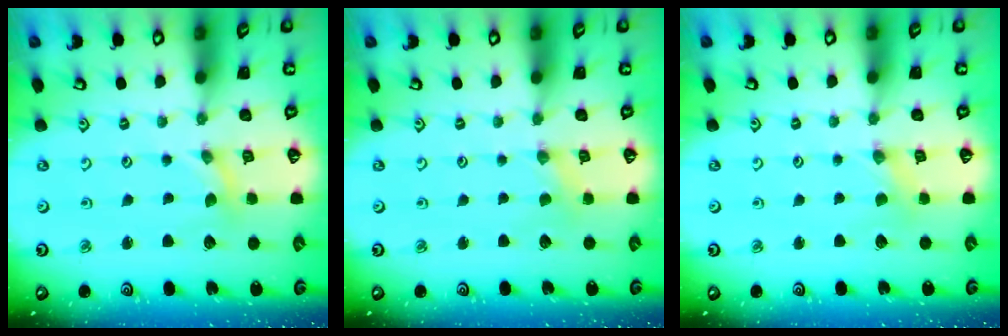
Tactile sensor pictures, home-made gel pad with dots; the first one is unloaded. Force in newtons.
{"total": 0.5, "press": 0.5, "slide": 0.2}
{"total": 1.5, "press": 1.5, "slide": 0.3}